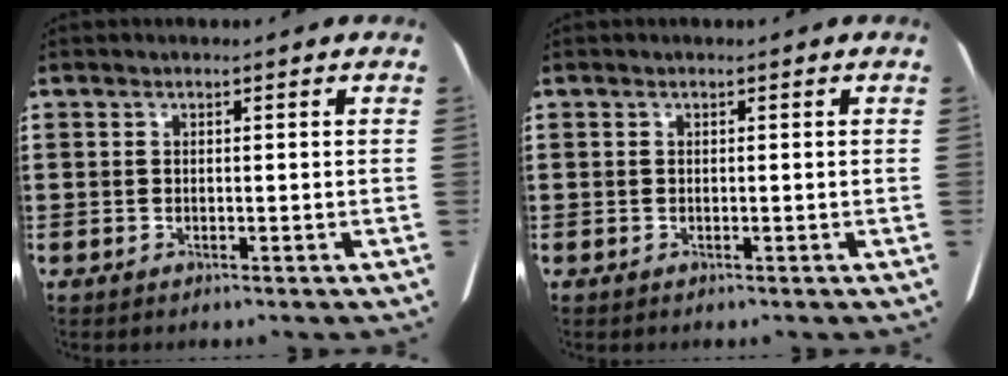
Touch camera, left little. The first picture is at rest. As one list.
[{"total": 0.0}]